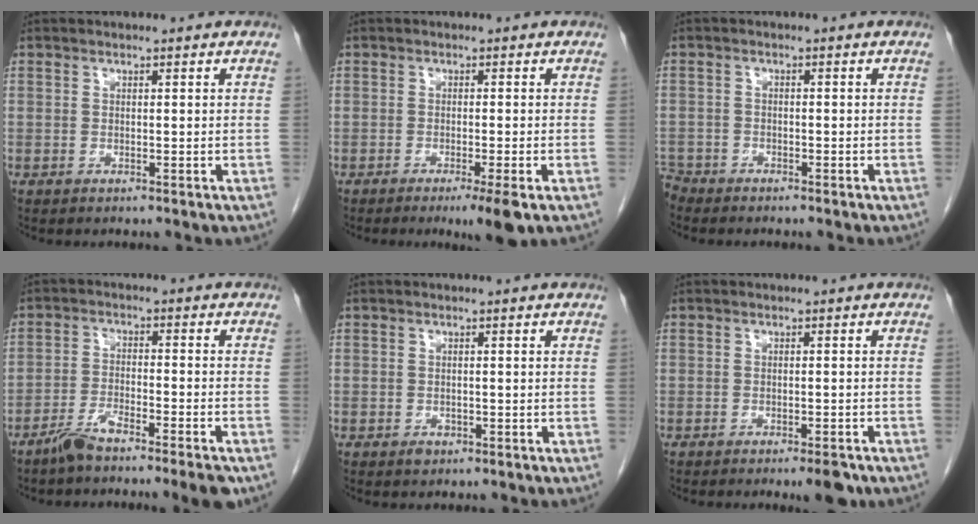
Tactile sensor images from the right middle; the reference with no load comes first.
{"total": 4.2, "force": [-2.4, -0.1, 3.5], "torque": [-0.045, -0.013, -0.035]}
{"total": 3.2, "force": [-3.0, 1.1, 0.0], "torque": [-0.004, -0.005, -0.058]}
{"total": 7.1, "force": [-5.5, 0.3, 4.5], "torque": [-0.075, -0.009, -0.098]}
{"total": 1.1, "force": [-0.6, 0.8, 0.5], "torque": [-0.008, 0.001, -0.005]}
{"total": 3.2, "force": [-2.3, 0.8, 2.2], "torque": [-0.025, -0.002, -0.028]}